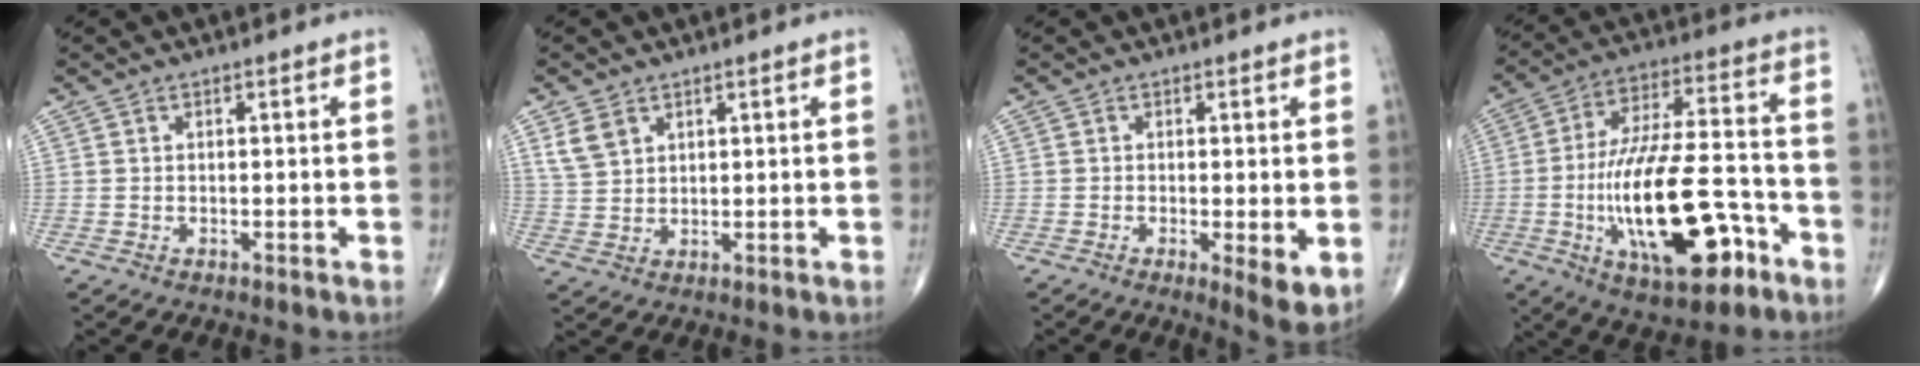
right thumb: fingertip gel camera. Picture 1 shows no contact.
{"total": 4.4, "force": [2.5, 2.9, 2.2], "torque": [-0.037, -0.008, 0.058]}
{"total": 5.2, "force": [-0.9, 1.4, 4.9], "torque": [-0.078, -0.018, -0.015]}
{"total": 22.6, "force": [-7.7, 9.0, 19.2], "torque": [-0.339, 0.033, -0.114]}